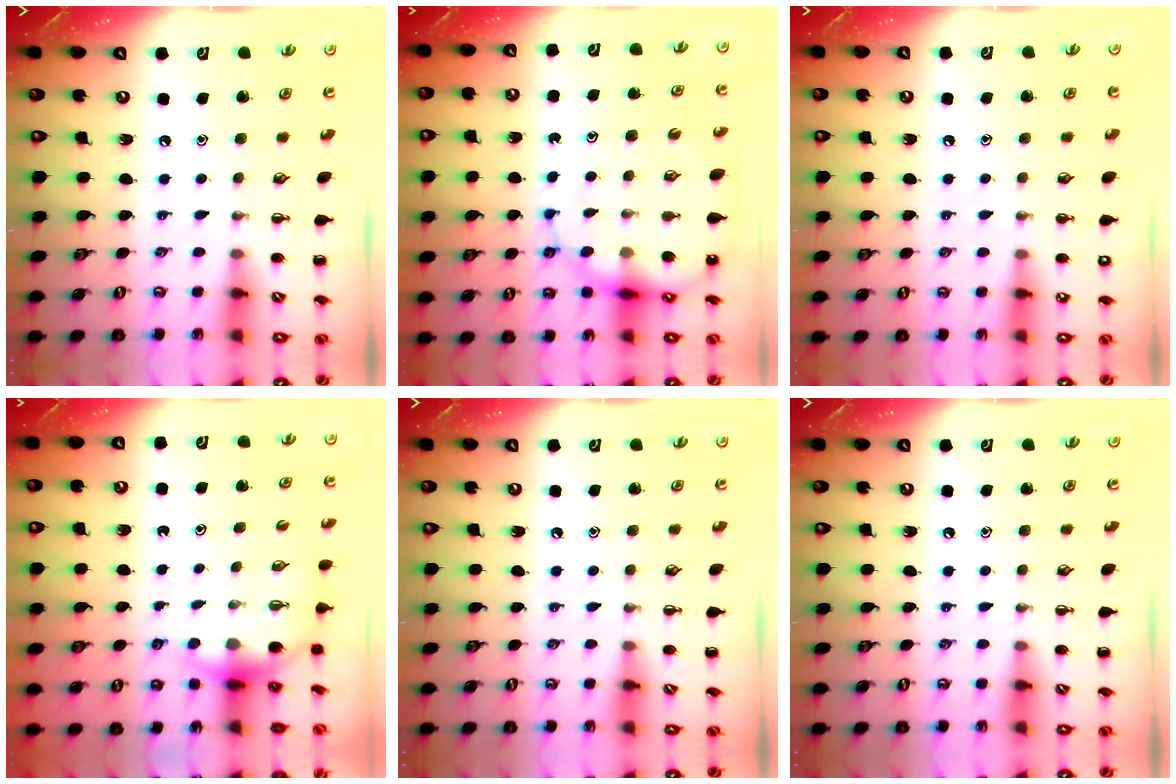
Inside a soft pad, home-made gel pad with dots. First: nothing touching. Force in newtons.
{"total": 15.5, "press": 15.0, "slide": 3.9}
{"total": 1.9, "press": 1.9, "slide": 0.2}
{"total": 4.6, "press": 4.6, "slide": 0.2}
{"total": 0.0}
{"total": 0.0}